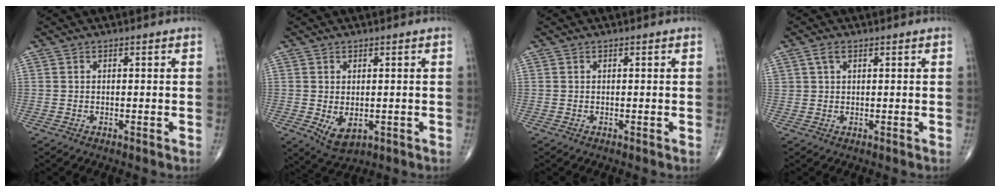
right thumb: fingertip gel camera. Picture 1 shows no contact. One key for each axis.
{"total": 5.0, "fx": -0.9, "fy": 2.9, "fz": 3.9, "tx": -0.058, "ty": -0.008, "tz": 0.000}
{"total": 0.0}
{"total": 1.9, "fx": 1.0, "fy": 1.1, "fz": 1.3, "tx": -0.026, "ty": 0.005, "tz": 0.022}